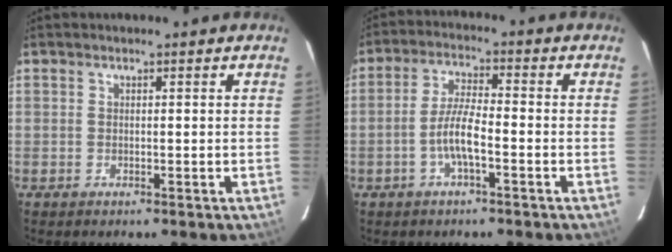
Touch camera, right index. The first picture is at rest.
{"total": 6.1, "force": [-2.4, 1.0, 5.5], "torque": [-0.114, 0.006, -0.046]}